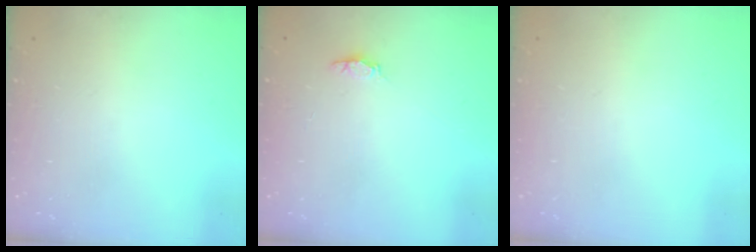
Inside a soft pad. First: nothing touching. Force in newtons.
{"total": 1.2, "press": 1.1, "slide": 0.4}
{"total": 0.0}